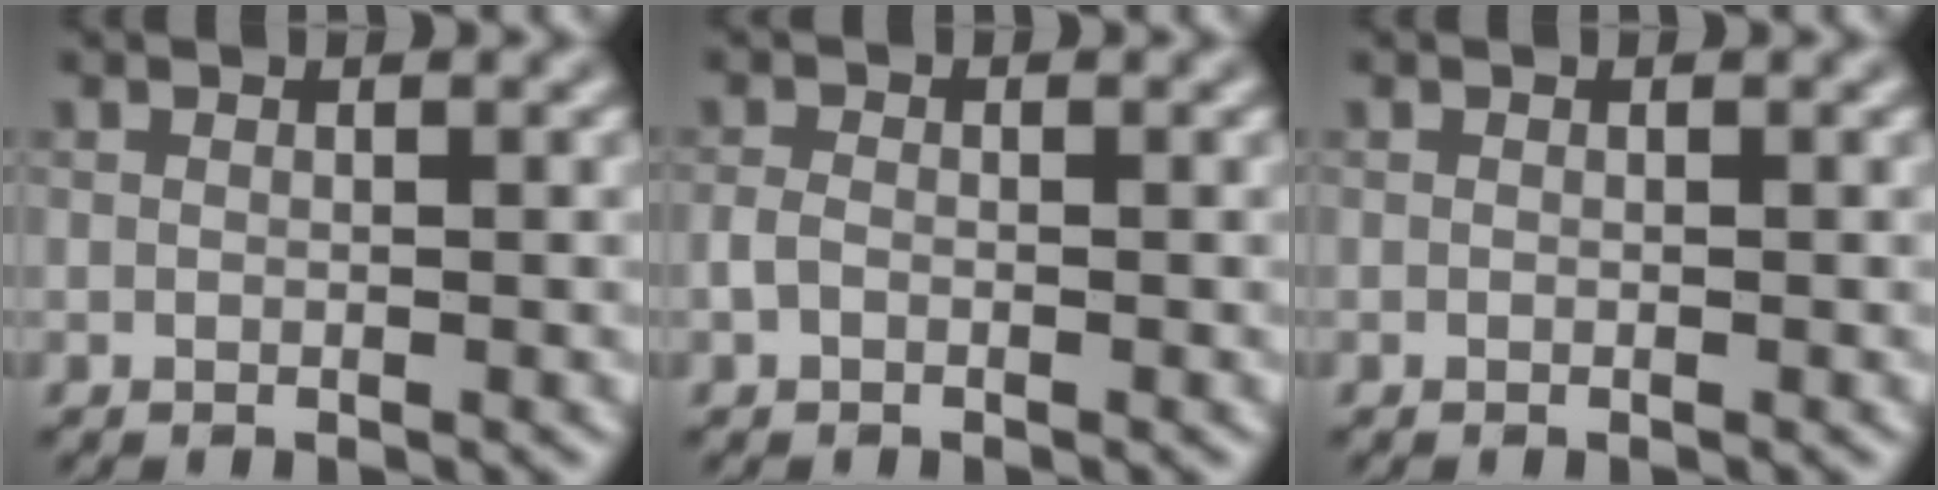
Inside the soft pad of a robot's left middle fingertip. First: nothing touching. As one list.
[{"total": 0.9, "force": [-0.4, 0.6, 0.6], "torque": [-0.015, 0.001, -0.012]}, {"total": 0.0}]